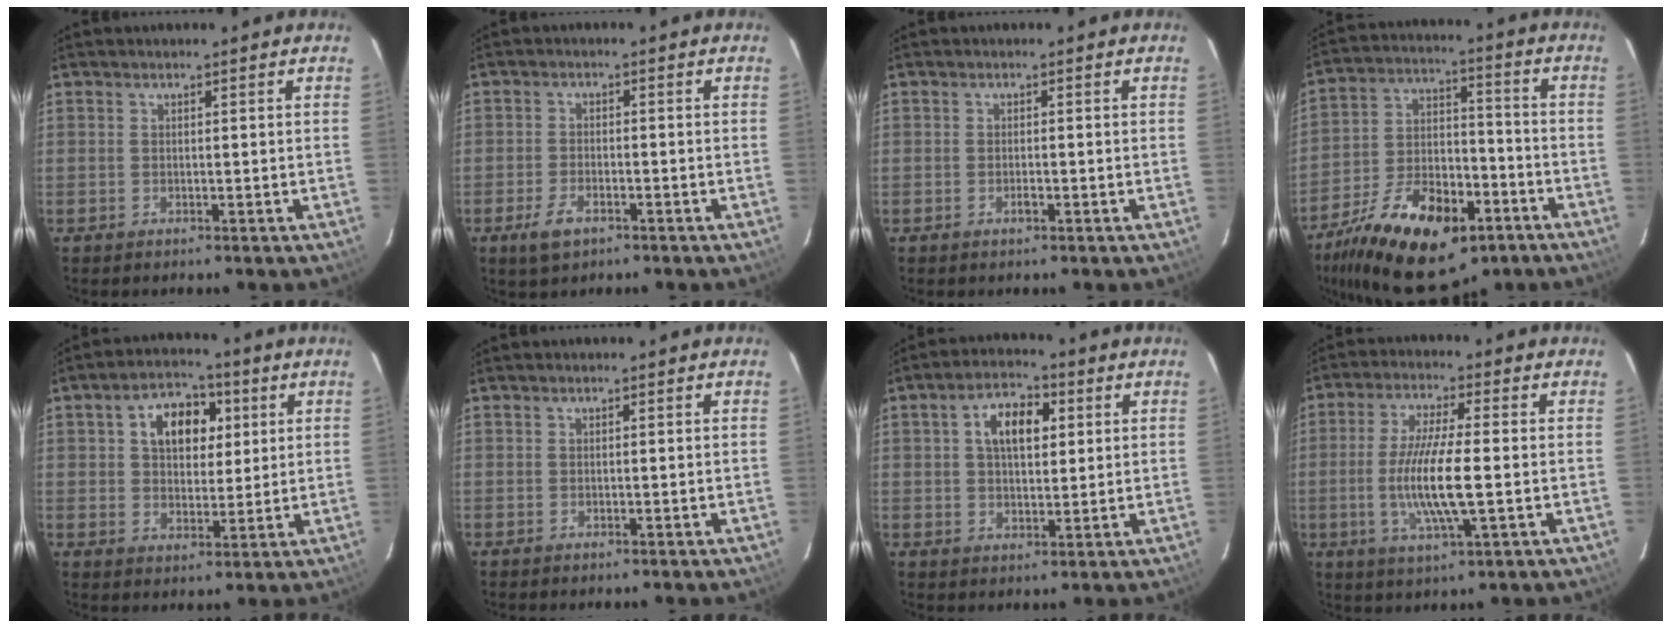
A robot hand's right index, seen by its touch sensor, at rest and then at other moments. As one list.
[{"total": 4.6, "force": [-2.8, 2.2, 3.0], "torque": [-0.073, -0.005, -0.049]}, {"total": 1.0, "force": [-0.5, 0.4, 0.7], "torque": [-0.014, 0.001, -0.009]}, {"total": 22.8, "force": [-13.2, 11.2, 14.8], "torque": [-0.289, -0.010, -0.207]}, {"total": 9.6, "force": [3.0, 6.6, 6.4], "torque": [-0.111, 0.028, 0.051]}, {"total": 0.0}, {"total": 7.9, "force": [2.2, 4.4, 6.2], "torque": [-0.104, 0.024, 0.038]}, {"total": 11.0, "force": [-1.6, 1.4, 10.8], "torque": [-0.209, -0.009, -0.034]}]